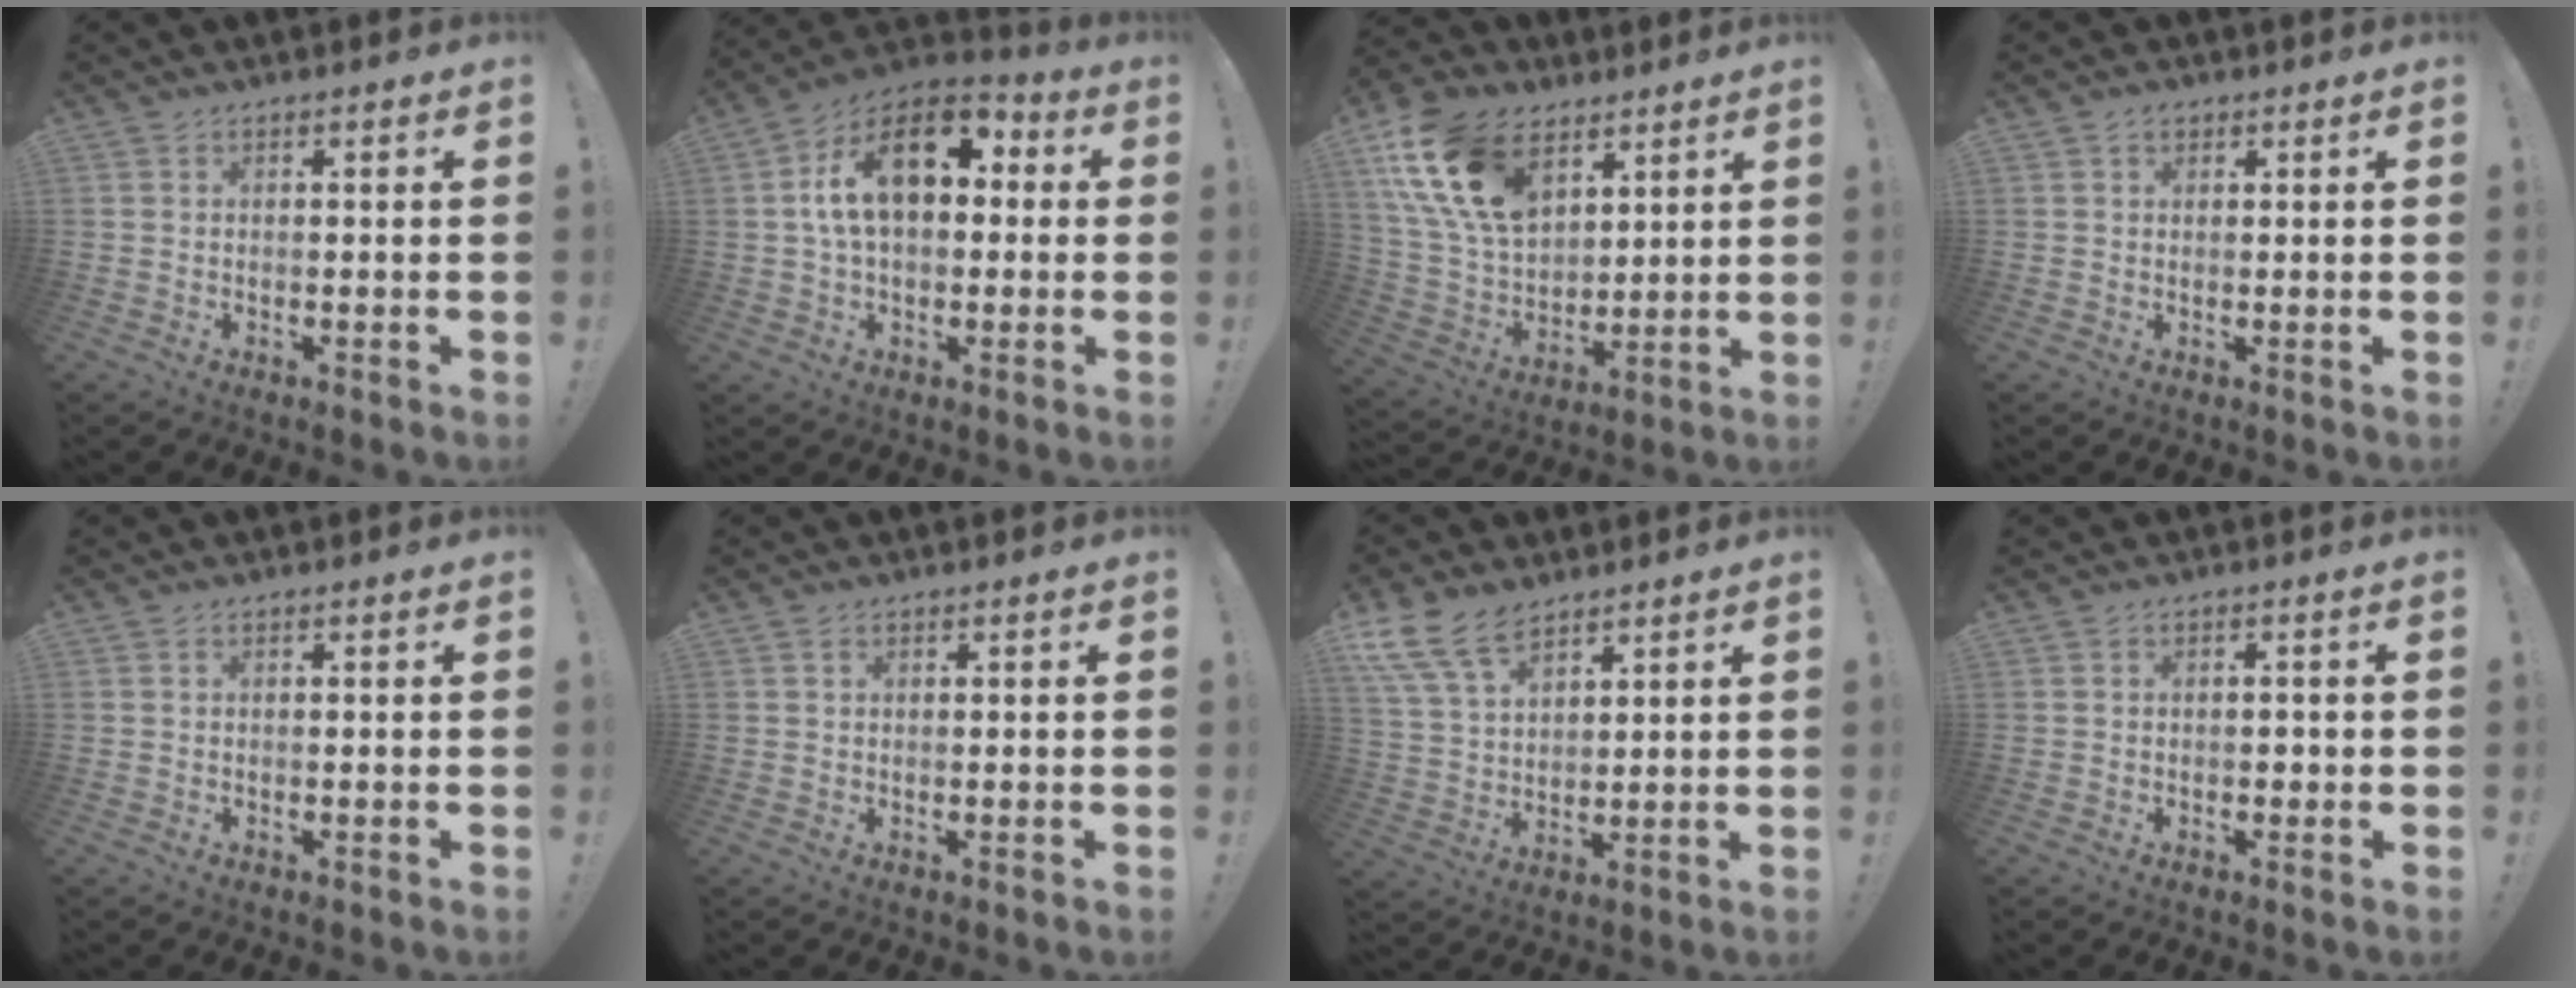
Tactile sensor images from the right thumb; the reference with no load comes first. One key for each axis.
{"total": 16.9, "fx": 4.4, "fy": 9.8, "fz": 13.0, "tx": -0.218, "ty": -0.003, "tz": 0.072}
{"total": 20.4, "fx": 9.6, "fy": 13.0, "fz": 12.5, "tx": -0.263, "ty": -0.041, "tz": 0.180}
{"total": 1.7, "fx": 1.0, "fy": 1.2, "fz": 0.6, "tx": -0.007, "ty": 0.000, "tz": 0.018}
{"total": 0.0}
{"total": 0.5, "fx": 0.4, "fy": 0.4, "fz": 0.2, "tx": -0.003, "ty": -0.001, "tz": 0.007}
{"total": 12.7, "fx": 9.0, "fy": 6.6, "fz": 6.1, "tx": -0.123, "ty": -0.042, "tz": 0.174}
{"total": 1.3, "fx": -0.5, "fy": 1.1, "fz": 0.6, "tx": -0.010, "ty": 0.005, "tz": -0.010}